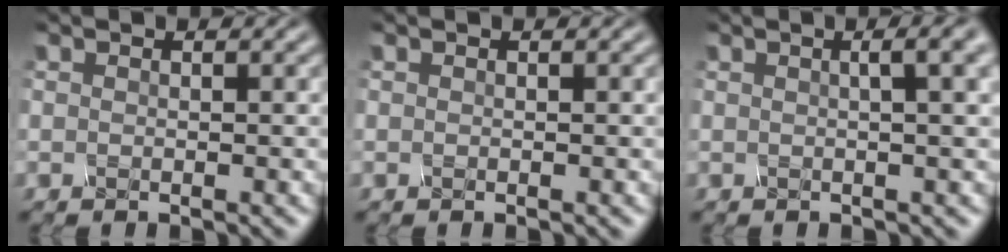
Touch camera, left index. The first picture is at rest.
{"total": 0.0}
{"total": 6.7, "force": [2.5, 3.1, 5.4], "torque": [-0.033, 0.047, 0.008]}